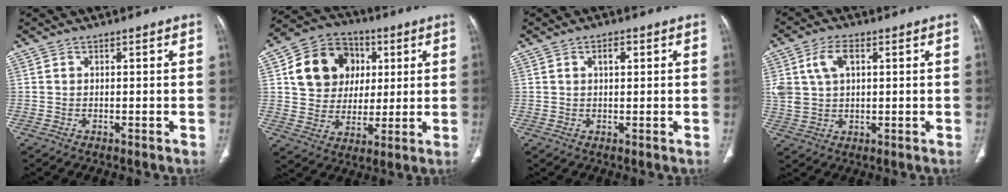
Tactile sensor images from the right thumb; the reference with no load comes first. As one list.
[{"total": 15.9, "force": [4.3, 13.4, 7.4], "torque": [-0.096, 0.006, 0.075]}, {"total": 2.3, "force": [0.8, 1.1, 1.8], "torque": [-0.029, 0.001, 0.015]}, {"total": 7.7, "force": [2.6, 4.6, 5.6], "torque": [-0.112, 0.002, 0.055]}]